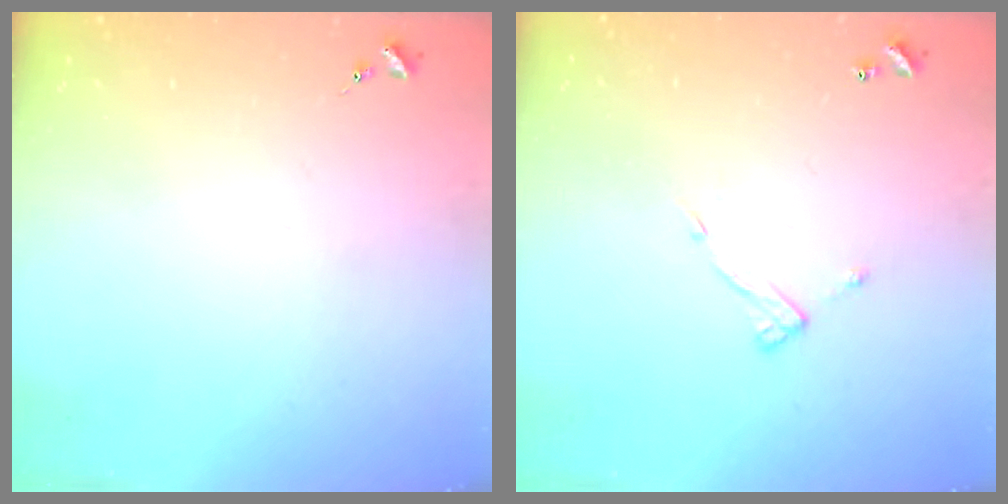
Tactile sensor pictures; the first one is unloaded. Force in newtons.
{"total": 7.2, "press": 7.2, "slide": 0.5}